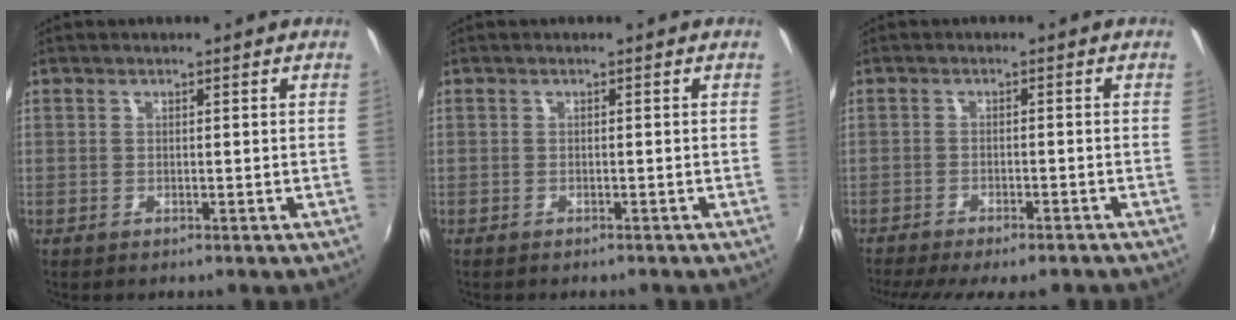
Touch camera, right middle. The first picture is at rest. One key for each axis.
{"total": 1.0, "fx": -0.9, "fy": 0.2, "fz": 0.3, "tx": -0.009, "ty": -0.002, "tz": -0.013}
{"total": 11.1, "fx": -9.4, "fy": 2.1, "fz": 5.6, "tx": -0.121, "ty": -0.033, "tz": -0.140}